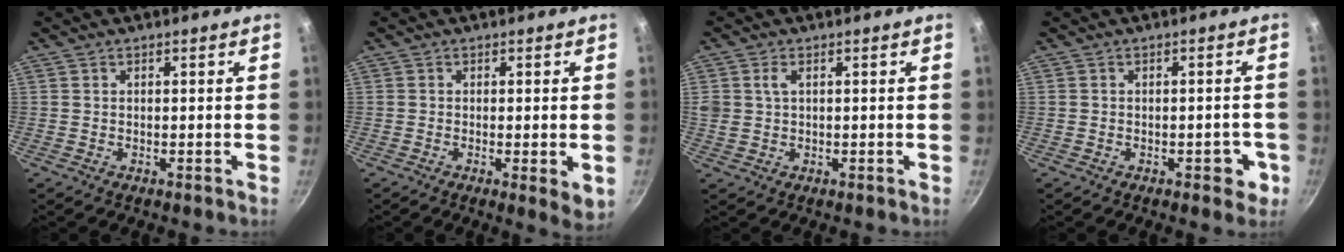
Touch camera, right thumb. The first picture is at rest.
{"total": 4.2, "force": [-0.8, 1.0, 4.0], "torque": [-0.060, -0.015, -0.011]}
{"total": 2.8, "force": [0.9, 1.8, 2.0], "torque": [-0.034, 0.001, 0.018]}
{"total": 4.1, "force": [-1.5, 2.3, 3.0], "torque": [-0.011, 0.017, -0.017]}